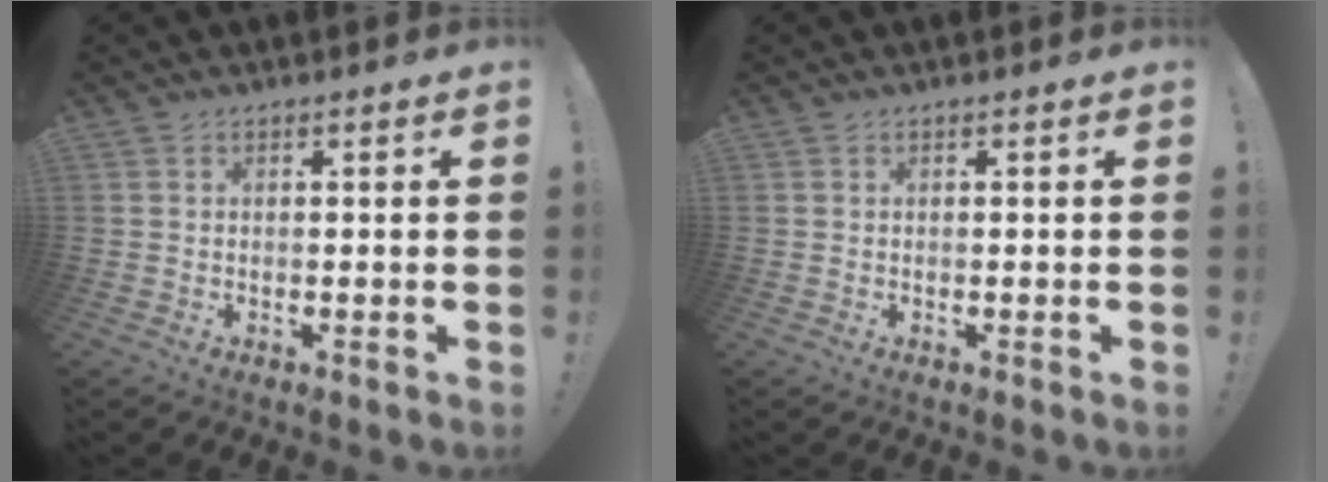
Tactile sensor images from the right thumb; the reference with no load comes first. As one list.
[{"total": 0.0}]